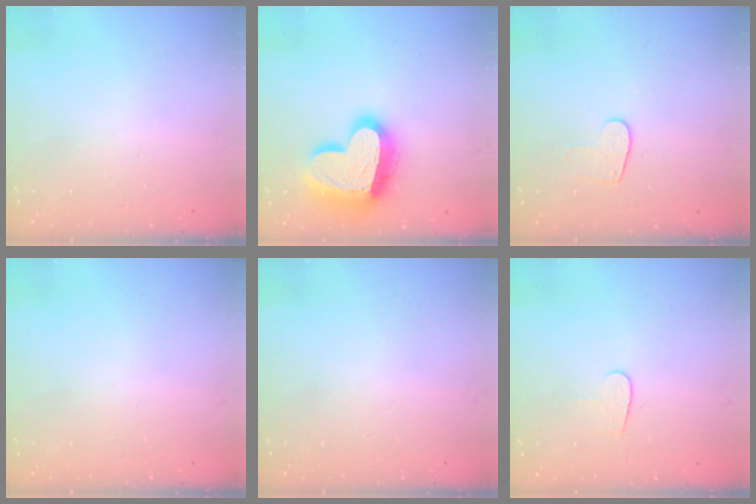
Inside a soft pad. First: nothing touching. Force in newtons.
{"total": 22.7, "press": 22.6, "slide": 1.9}
{"total": 6.4, "press": 6.4, "slide": 0.6}
{"total": 0.0}
{"total": 0.0}
{"total": 5.1, "press": 5.1, "slide": 0.5}